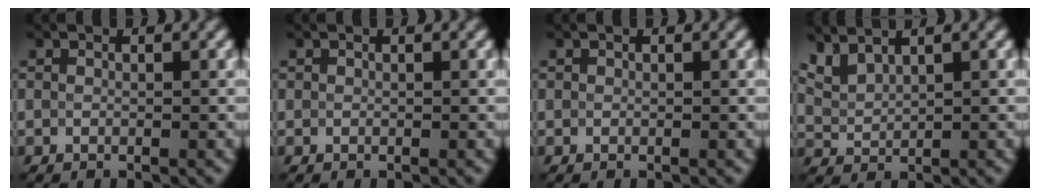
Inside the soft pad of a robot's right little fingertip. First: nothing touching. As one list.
[{"total": 0.0}, {"total": 0.0}, {"total": 2.8, "force": [2.5, 0.7, 1.1], "torque": [-0.035, 0.007, 0.057]}]